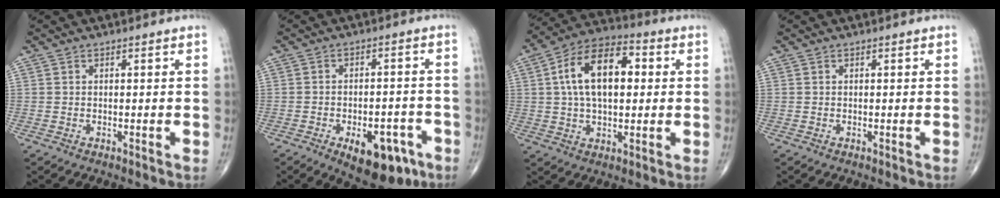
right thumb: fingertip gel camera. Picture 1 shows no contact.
{"total": 12.3, "force": [-6.1, 6.3, 8.5], "torque": [-0.092, 0.027, -0.075]}
{"total": 15.7, "force": [2.5, 8.7, 12.8], "torque": [-0.211, 0.021, 0.035]}
{"total": 0.0}